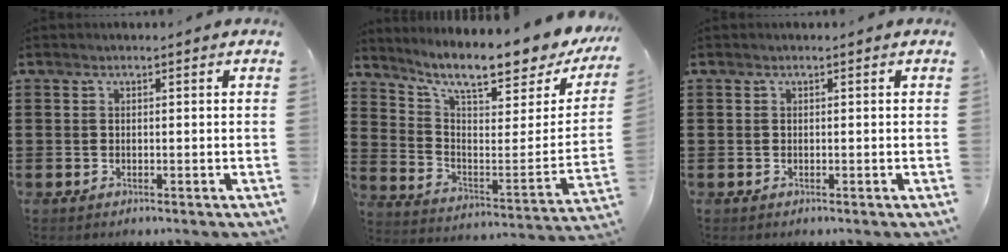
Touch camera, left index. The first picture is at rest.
{"total": 10.3, "force": [8.3, 1.2, 5.9], "torque": [-0.125, -0.068, 0.133]}
{"total": 0.0}